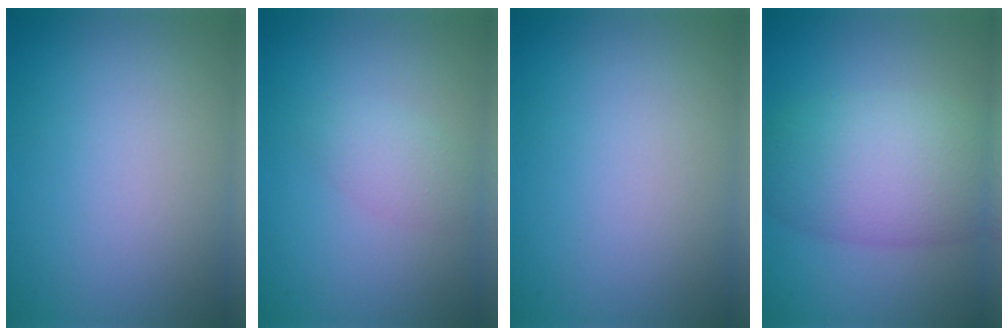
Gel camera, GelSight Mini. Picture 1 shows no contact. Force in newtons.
{"total": 1.9, "press": 1.9, "slide": 0.1}
{"total": 0.0}
{"total": 8.0, "press": 8.0, "slide": 0.1}